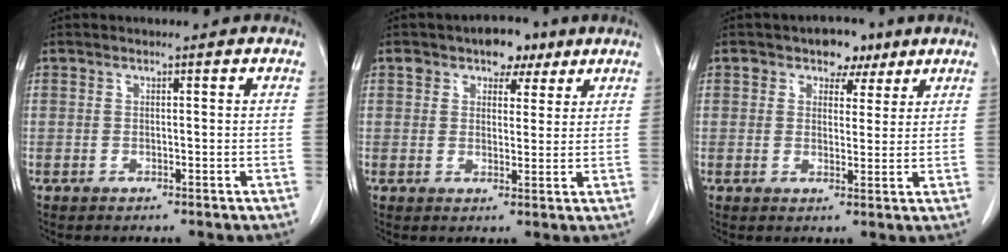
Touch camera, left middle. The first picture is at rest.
{"total": 5.4, "force": [3.3, 3.3, 2.8], "torque": [-0.035, 0.013, 0.049]}
{"total": 4.7, "force": [2.9, 3.1, 1.9], "torque": [-0.020, 0.007, 0.042]}